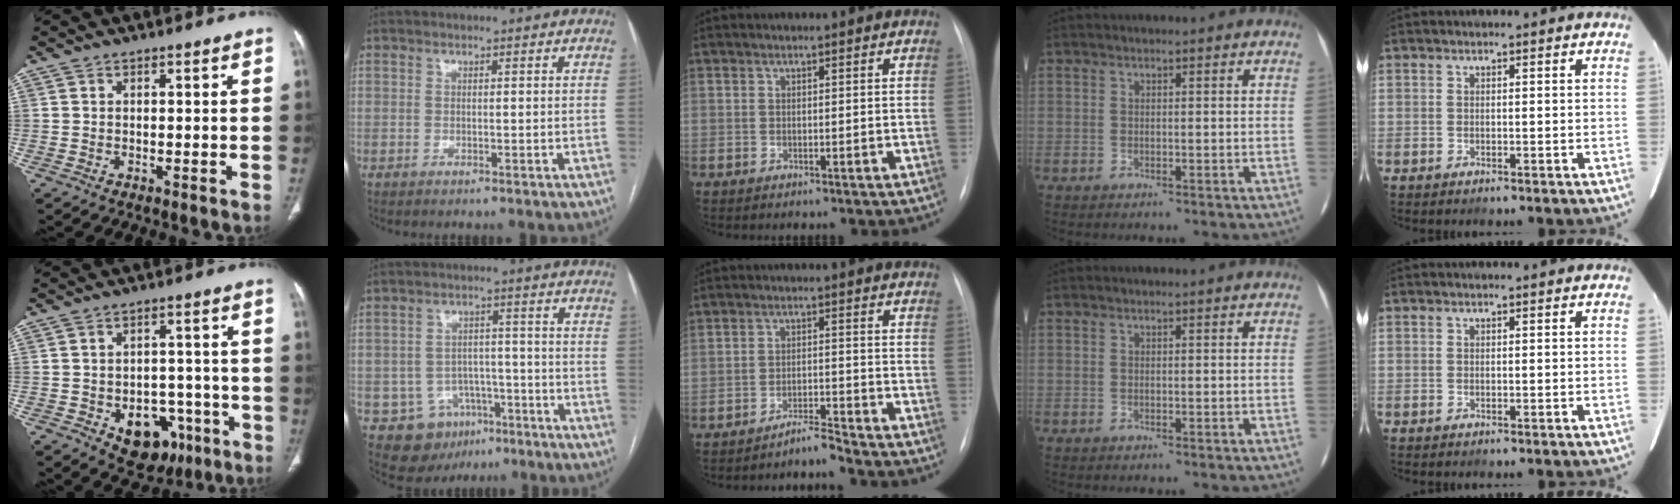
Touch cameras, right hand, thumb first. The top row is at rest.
{"thumb": {"total": 11.4, "force": [-5.0, 8.0, 6.4], "torque": [-0.049, 0.035, -0.054]}, "index": {"total": 9.0, "force": [-4.5, 7.4, 2.5], "torque": [-0.036, 0.018, -0.057]}, "middle": {"total": 2.9, "force": [-2.8, -0.7, 0.3], "torque": [0.000, -0.014, -0.050]}}